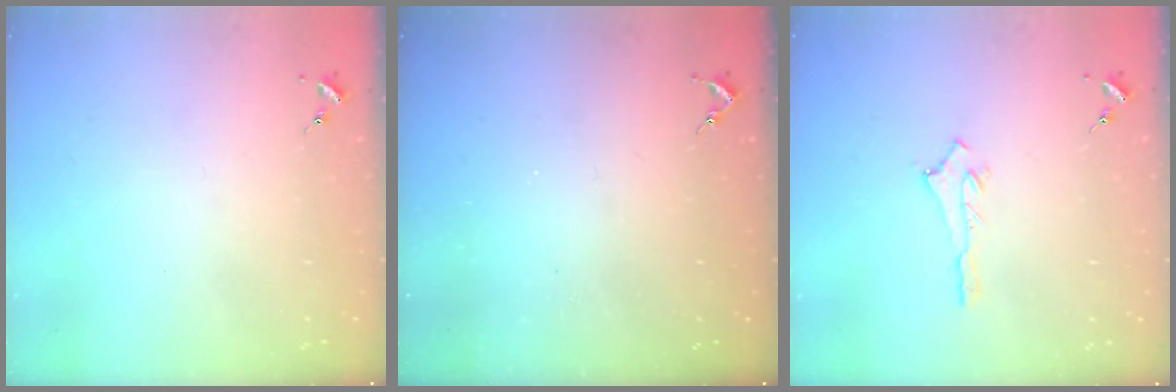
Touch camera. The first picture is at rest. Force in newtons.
{"total": 2.5, "press": 2.5, "slide": 0.3}
{"total": 2.6, "press": 2.6, "slide": 0.4}